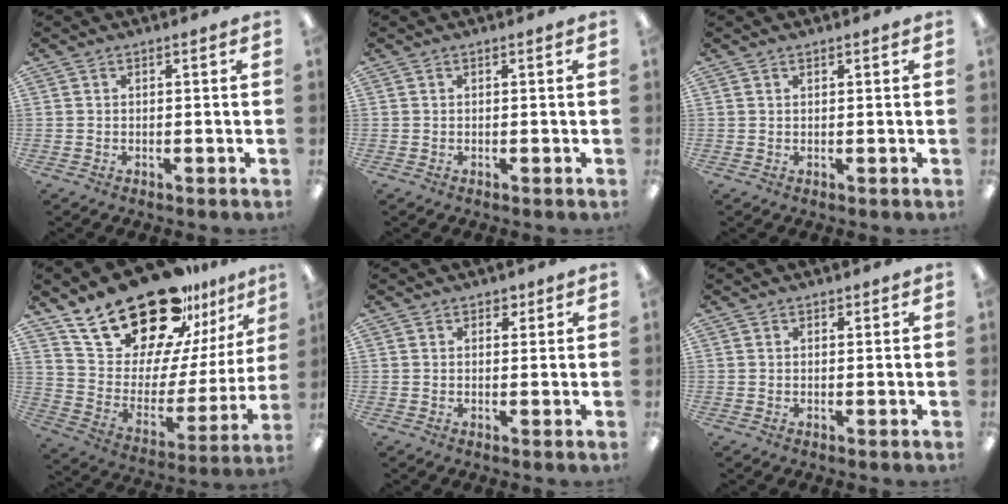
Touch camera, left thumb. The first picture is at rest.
{"total": 0.0}
{"total": 0.7, "force": [0.6, 0.3, 0.2], "torque": [-0.005, 0.001, 0.010]}
{"total": 28.1, "force": [21.1, 12.5, 13.6], "torque": [-0.223, -0.134, 0.386]}
{"total": 2.0, "force": [1.4, 1.3, 0.6], "torque": [-0.005, -0.002, 0.024]}
{"total": 1.0, "force": [0.7, 0.6, 0.2], "torque": [0.003, -0.002, 0.012]}